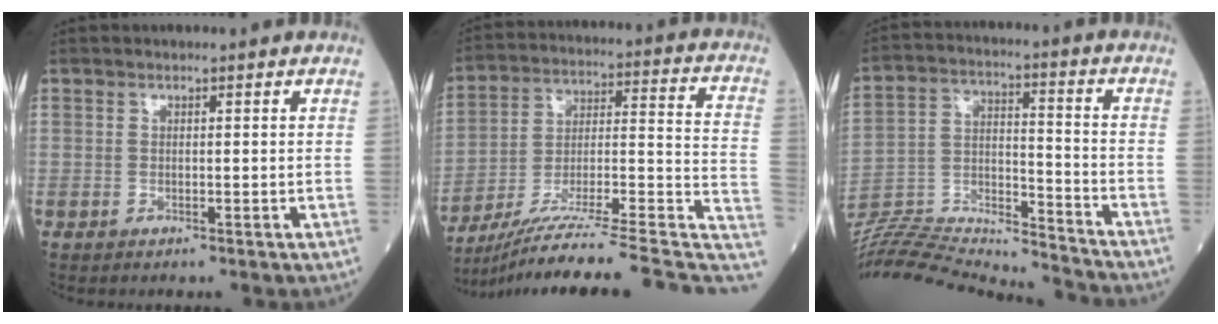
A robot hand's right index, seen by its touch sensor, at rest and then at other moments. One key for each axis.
{"total": 26.6, "fx": -20.9, "fy": 0.7, "fz": 16.4, "tx": -0.187, "ty": 0.008, "tz": -0.317}
{"total": 23.4, "fx": -22.4, "fy": 0.7, "fz": 6.5, "tx": -0.150, "ty": -0.001, "tz": -0.356}